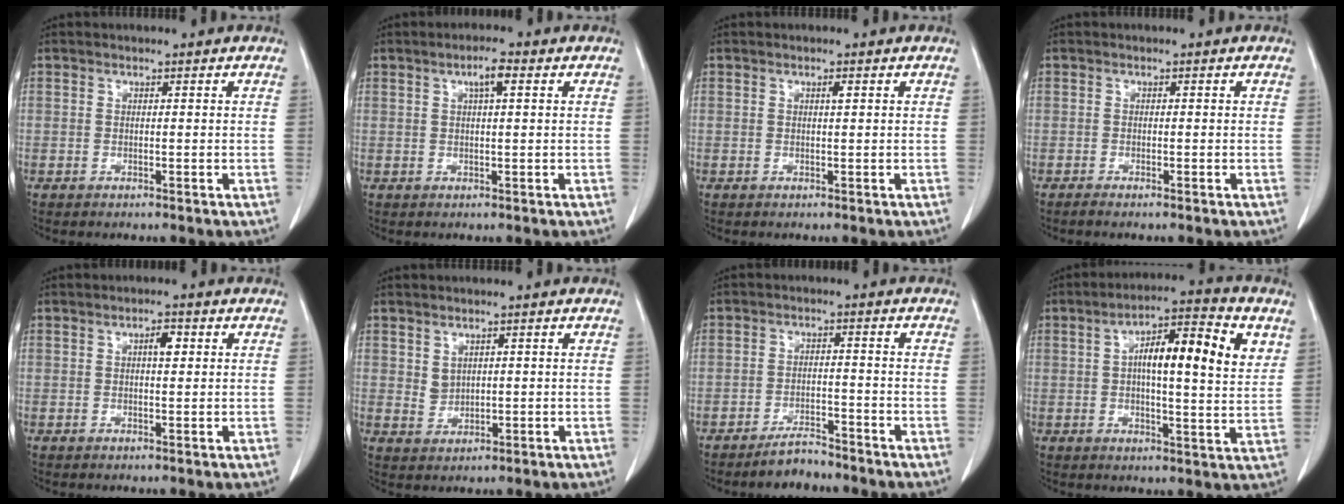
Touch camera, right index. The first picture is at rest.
{"total": 3.0, "force": [1.2, 0.5, 2.7], "torque": [-0.049, 0.007, 0.020]}
{"total": 0.6, "force": [0.2, 0.1, 0.6], "torque": [-0.013, 0.000, 0.005]}
{"total": 1.0, "force": [-0.7, -0.1, 0.6], "torque": [-0.013, -0.001, -0.014]}
{"total": 2.2, "force": [0.6, 0.8, 1.9], "torque": [-0.032, 0.002, 0.009]}
{"total": 2.3, "force": [0.9, 1.8, 1.0], "torque": [-0.021, -0.001, 0.025]}
{"total": 4.0, "force": [-3.7, 0.9, 1.2], "torque": [-0.022, -0.004, -0.063]}
{"total": 13.7, "force": [4.3, 3.2, 12.6], "torque": [-0.195, 0.024, 0.056]}